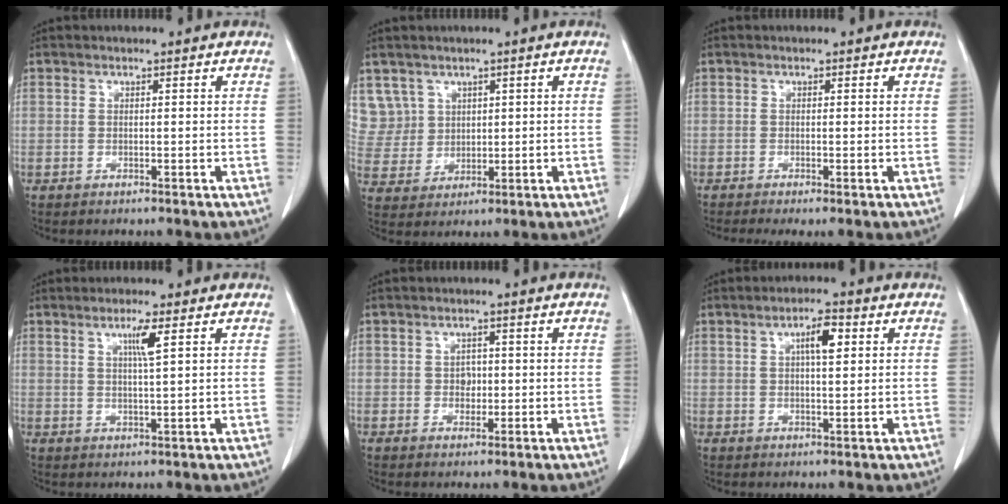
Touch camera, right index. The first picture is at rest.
{"total": 6.6, "force": [3.4, 5.7, -0.2], "torque": [0.003, 0.016, 0.082]}
{"total": 2.3, "force": [-1.3, 0.3, 1.9], "torque": [-0.030, -0.008, -0.022]}
{"total": 3.5, "force": [1.5, -0.4, 3.1], "torque": [-0.058, -0.004, 0.026]}
{"total": 2.0, "force": [-0.1, 1.7, 1.2], "torque": [-0.014, 0.004, -0.001]}
{"total": 4.3, "force": [1.4, 1.0, 4.0], "torque": [-0.070, 0.006, 0.023]}